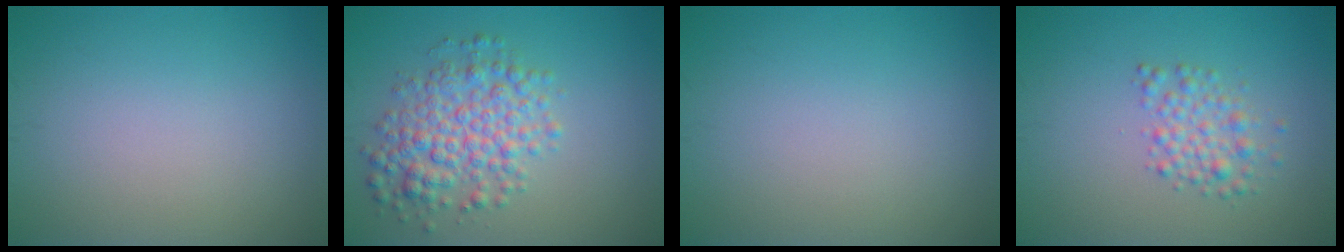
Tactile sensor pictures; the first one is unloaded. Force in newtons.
{"total": 5.1, "press": 5.1, "slide": 0.1}
{"total": 0.0}
{"total": 2.4, "press": 2.4, "slide": 0.1}